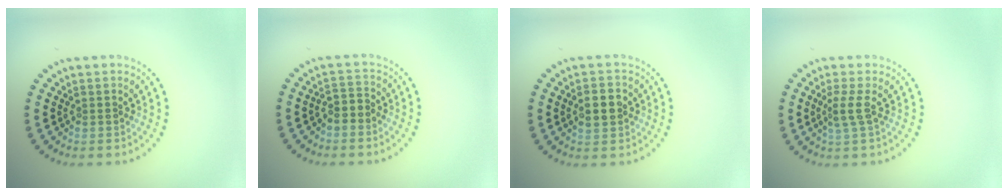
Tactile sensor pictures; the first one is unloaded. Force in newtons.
{"total": 1.7, "press": 1.3, "slide": 1.1}
{"total": 2.7, "press": 2.7, "slide": 0.1}
{"total": 1.8, "press": 1.3, "slide": 1.2}